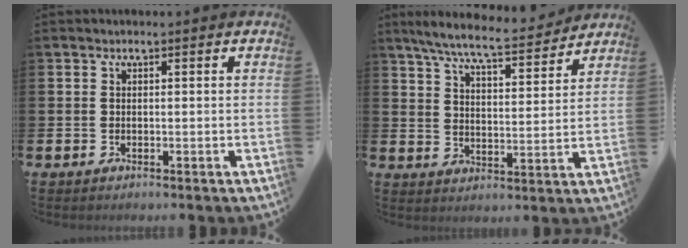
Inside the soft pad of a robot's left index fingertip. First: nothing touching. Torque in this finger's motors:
{"motor_torque": [1.07, -1.06, 0.50, 0.19]}